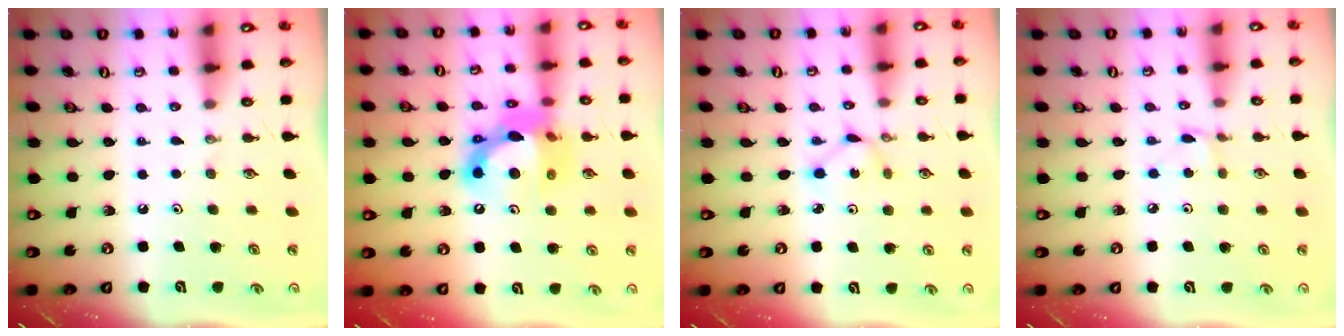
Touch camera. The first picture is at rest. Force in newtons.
{"total": 15.4, "press": 15.4, "slide": 1.2}
{"total": 1.6, "press": 1.6, "slide": 0.2}
{"total": 1.7, "press": 1.7, "slide": 0.1}